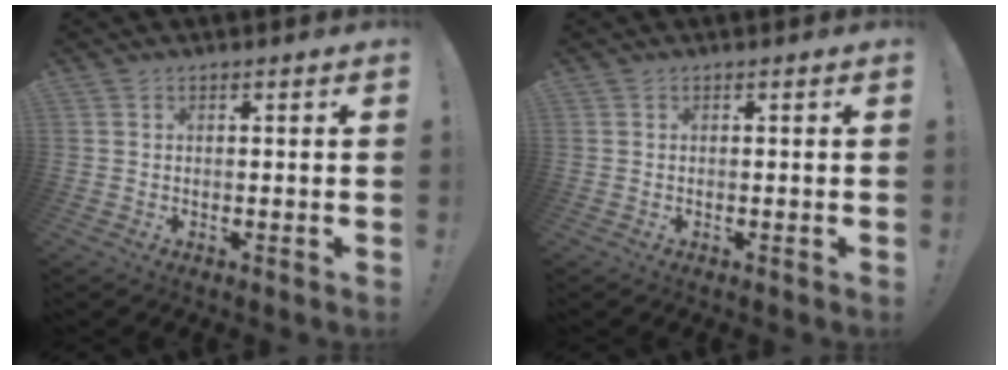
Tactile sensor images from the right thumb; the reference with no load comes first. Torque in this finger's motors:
{"motor_torque": [0.00, 0.00, 0.08, -0.08, 0.00]}